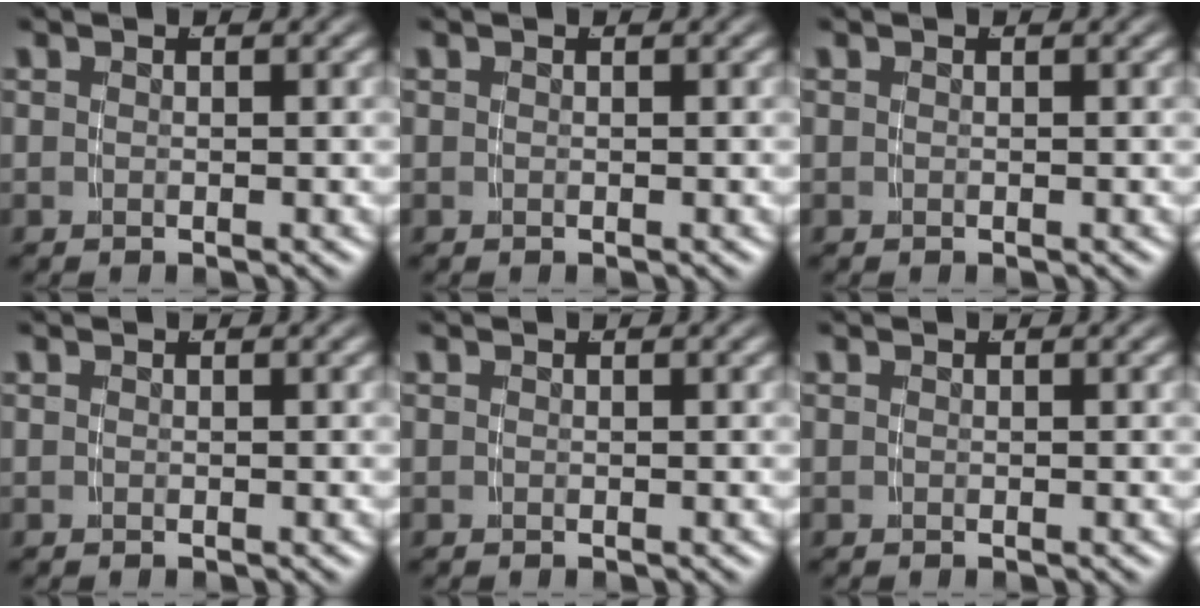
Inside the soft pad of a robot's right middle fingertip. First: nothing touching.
{"total": 0.0}
{"total": 0.0}
{"total": 0.0}
{"total": 0.0}
{"total": 0.0}